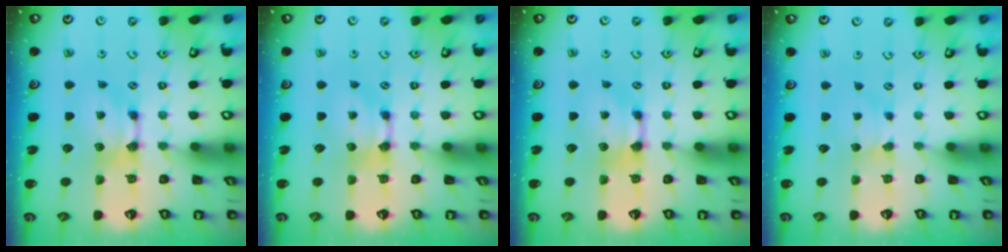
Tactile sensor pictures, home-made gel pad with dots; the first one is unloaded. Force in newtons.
{"total": 0.0}
{"total": 0.0}
{"total": 1.6, "press": 1.5, "slide": 0.4}